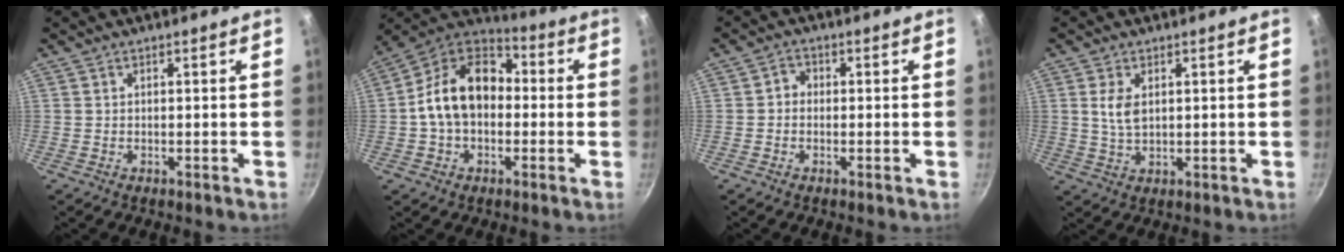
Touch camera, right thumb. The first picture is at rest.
{"total": 16.1, "force": [-0.5, 11.4, 11.3], "torque": [-0.161, 0.046, -0.029]}
{"total": 2.1, "force": [-0.4, 1.8, 0.9], "torque": [-0.010, 0.010, -0.014]}
{"total": 4.5, "force": [1.2, 2.5, 3.5], "torque": [-0.066, -0.006, 0.025]}